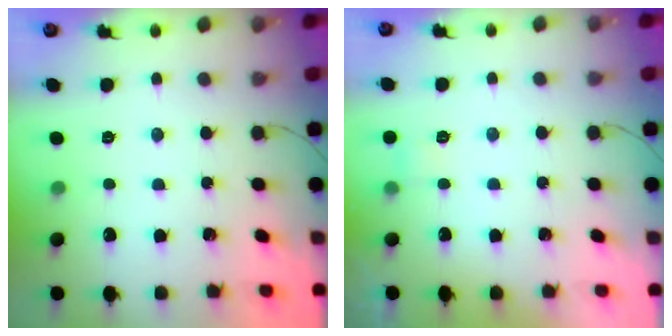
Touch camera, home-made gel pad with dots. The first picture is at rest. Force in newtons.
{"total": 2.6, "press": 2.4, "slide": 1.0}